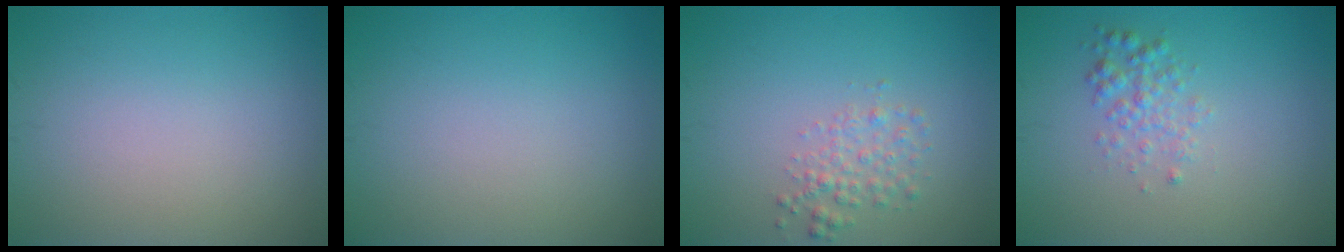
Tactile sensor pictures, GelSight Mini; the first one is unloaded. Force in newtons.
{"total": 0.0}
{"total": 2.0, "press": 2.0, "slide": 0.1}
{"total": 1.9, "press": 1.9, "slide": 0.0}